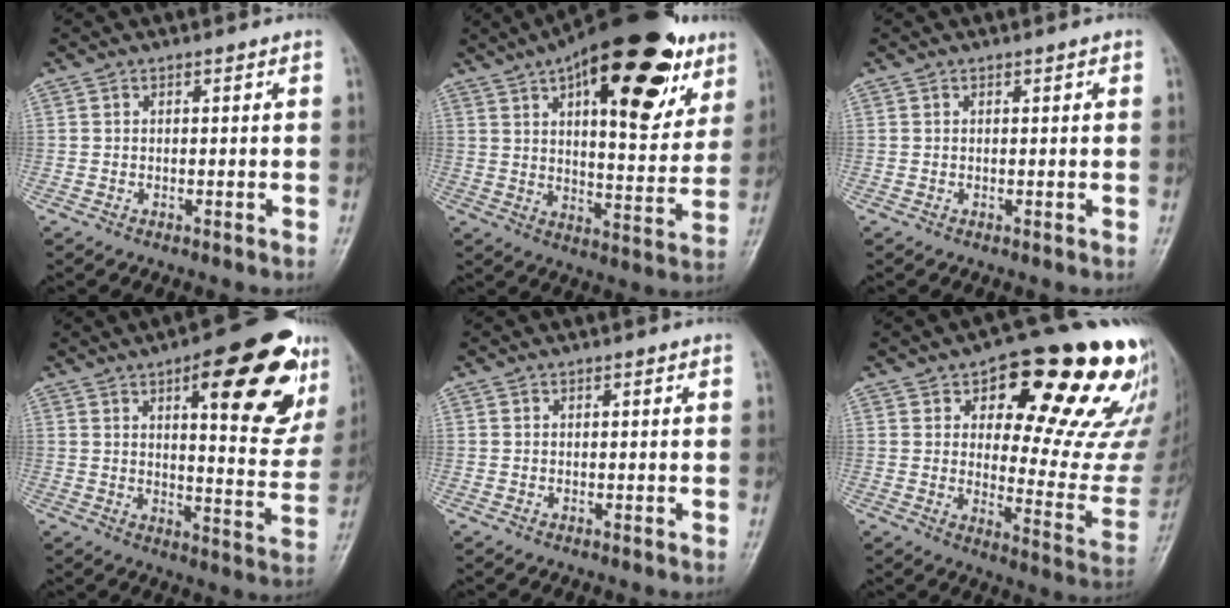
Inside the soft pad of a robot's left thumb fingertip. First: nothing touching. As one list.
[{"total": 28.4, "force": [14.6, 11.5, 21.4], "torque": [-0.281, -0.019, 0.216]}, {"total": 0.6, "force": [0.3, 0.4, 0.4], "torque": [0.001, 0.000, 0.002]}, {"total": 21.8, "force": [9.9, 7.2, 18.0], "torque": [-0.197, -0.030, 0.130]}, {"total": 0.0}, {"total": 26.7, "force": [14.7, 9.9, 19.9], "torque": [-0.204, -0.056, 0.200]}]